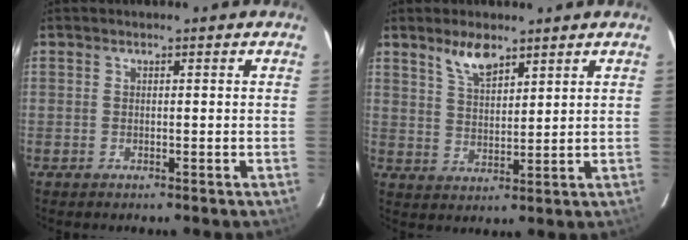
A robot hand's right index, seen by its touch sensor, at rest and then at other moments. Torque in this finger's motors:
{"motor_torque": [0.61, 0.47, 0.09, 0.04]}